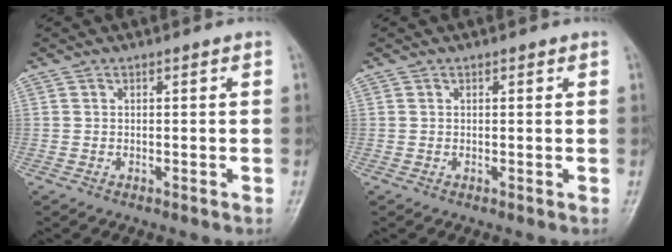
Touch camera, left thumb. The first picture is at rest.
{"total": 0.8, "force": [0.4, 0.4, 0.5], "torque": [-0.003, -0.001, 0.004]}